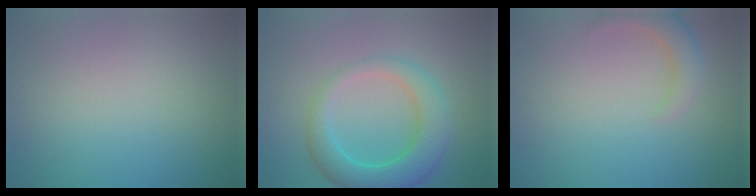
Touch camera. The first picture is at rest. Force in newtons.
{"total": 5.8, "press": 5.8, "slide": 0.4}
{"total": 2.7, "press": 2.7, "slide": 0.3}